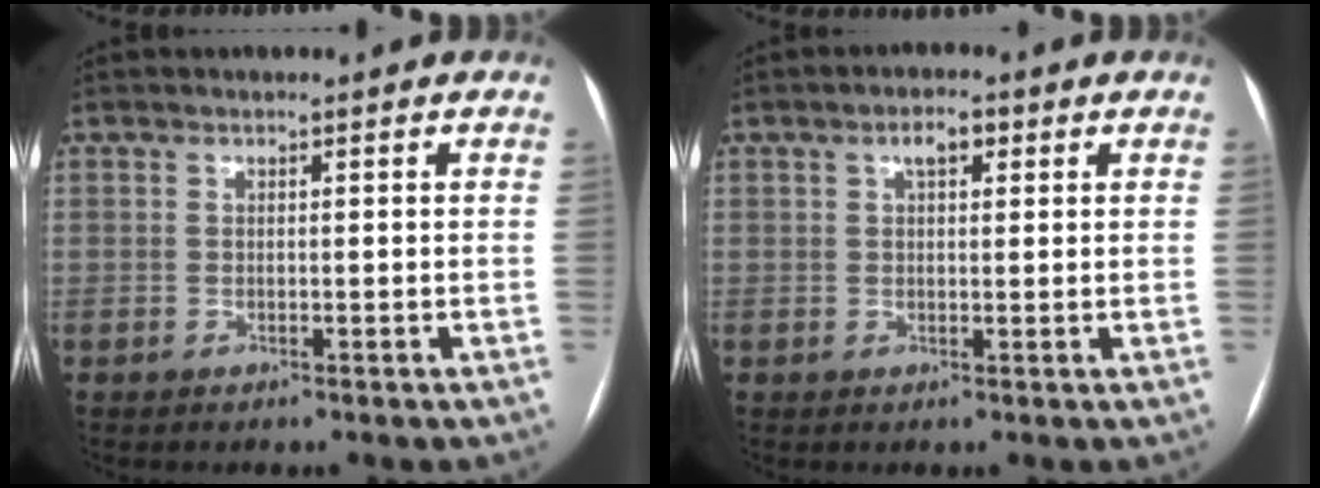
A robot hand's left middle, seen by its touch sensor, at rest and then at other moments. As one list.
[{"total": 3.0, "force": [1.3, 1.3, 2.3], "torque": [-0.044, 0.011, 0.022]}]